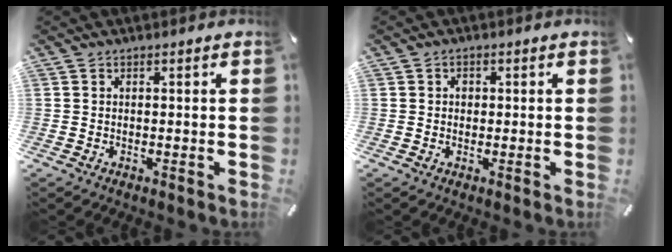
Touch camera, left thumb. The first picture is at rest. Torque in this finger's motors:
{"motor_torque": [-0.12, -0.06, -0.18, -0.14, 0.00]}